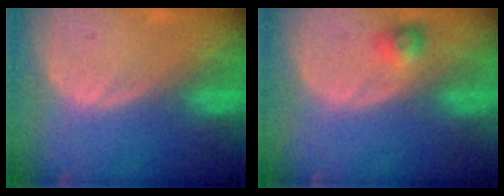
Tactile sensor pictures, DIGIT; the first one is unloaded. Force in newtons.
{"total": 2.6, "press": 2.4, "slide": 1.0}